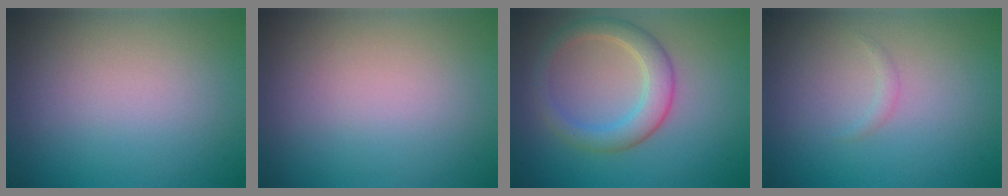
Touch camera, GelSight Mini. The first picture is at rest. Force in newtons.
{"total": 0.0}
{"total": 3.6, "press": 3.6, "slide": 0.2}
{"total": 0.6, "press": 0.6, "slide": 0.0}